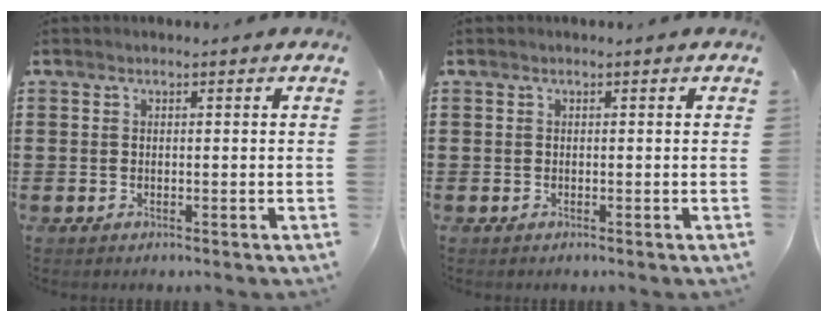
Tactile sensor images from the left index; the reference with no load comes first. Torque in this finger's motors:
{"motor_torque": [0.00, 0.00, 0.02, 0.00]}